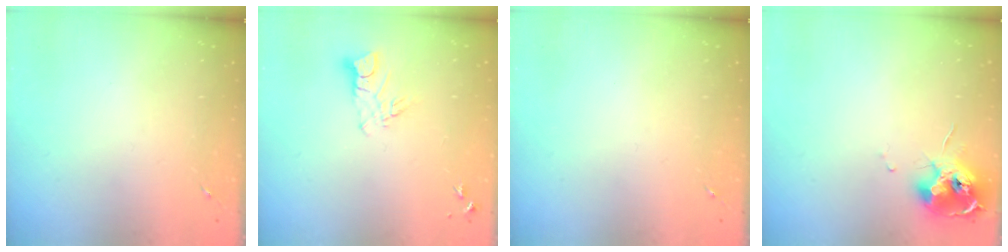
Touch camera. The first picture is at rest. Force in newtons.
{"total": 6.1, "press": 6.0, "slide": 0.6}
{"total": 0.0}
{"total": 11.5, "press": 11.4, "slide": 0.6}